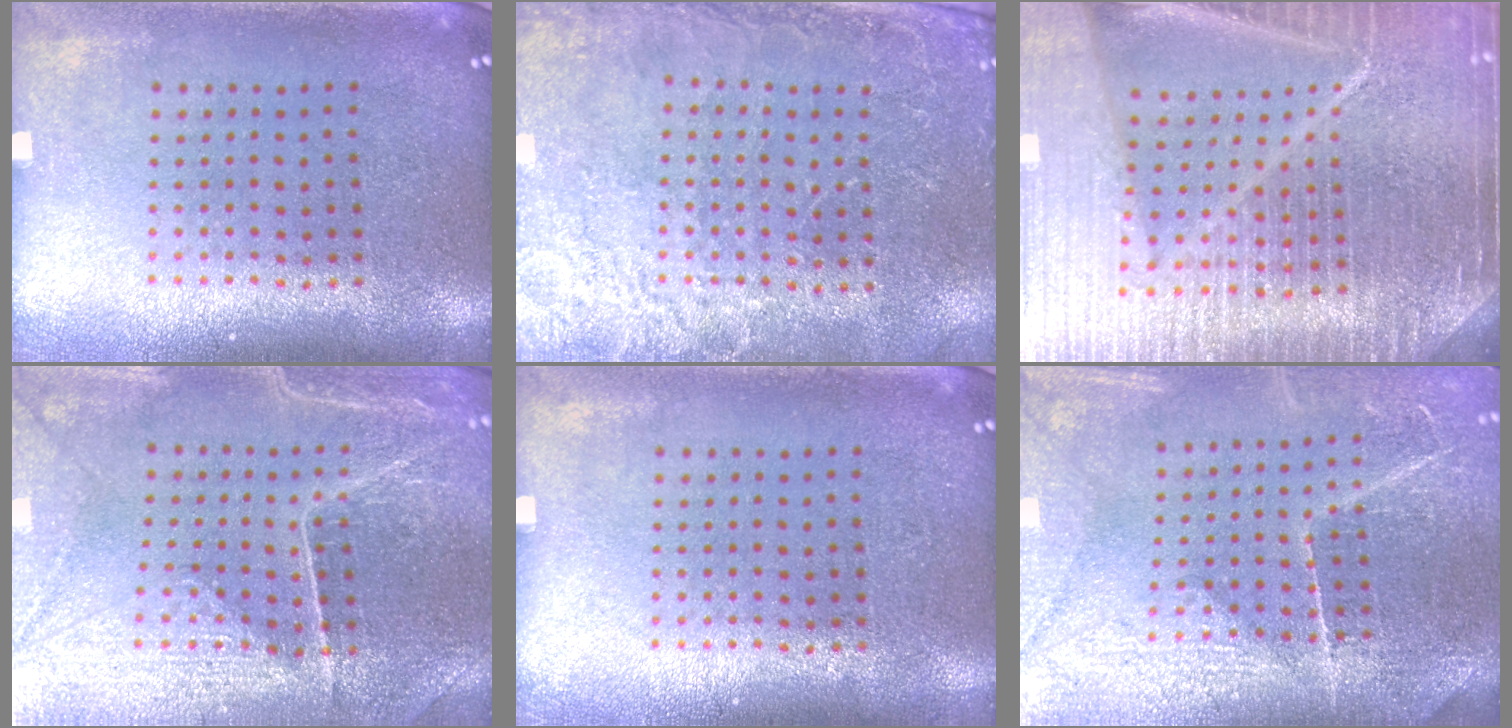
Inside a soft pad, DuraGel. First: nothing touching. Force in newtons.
{"total": 2.6, "press": 2.6, "slide": 0.3}
{"total": 6.8, "press": 5.8, "slide": 3.5}
{"total": 2.9, "press": 2.9, "slide": 0.2}
{"total": 0.0}
{"total": 3.9, "press": 3.8, "slide": 1.1}